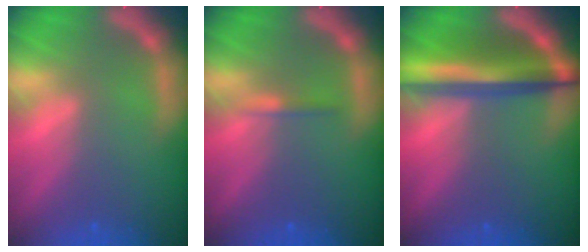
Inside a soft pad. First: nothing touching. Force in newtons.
{"total": 0.9}
{"total": 8.1}